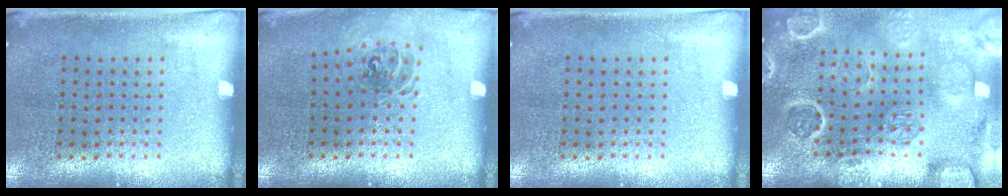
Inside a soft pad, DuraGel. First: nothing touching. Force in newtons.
{"total": 0.9, "press": 0.8, "slide": 0.3}
{"total": 0.0}
{"total": 3.7, "press": 3.2, "slide": 1.8}